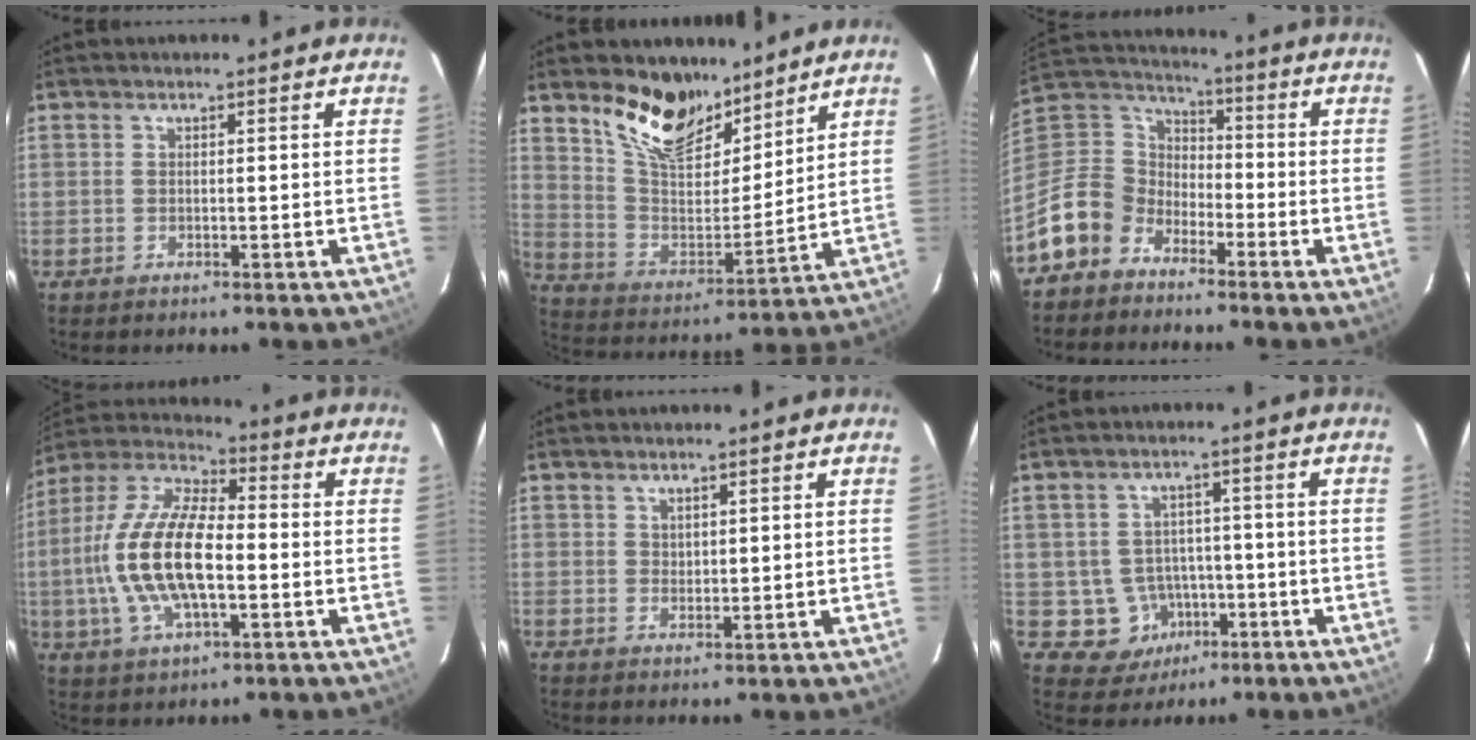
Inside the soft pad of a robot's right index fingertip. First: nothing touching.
{"total": 14.9, "force": [11.1, 6.7, 7.3], "torque": [-0.143, -0.001, 0.206]}
{"total": 11.4, "force": [-7.9, 7.8, 2.8], "torque": [-0.082, 0.035, -0.163]}
{"total": 17.5, "force": [-2.3, 7.4, 15.7], "torque": [-0.322, 0.004, -0.048]}
{"total": 1.7, "force": [1.4, 0.8, 0.4], "torque": [-0.003, 0.002, 0.026]}
{"total": 7.3, "force": [-2.2, 6.8, 1.2], "torque": [-0.044, 0.021, -0.011]}